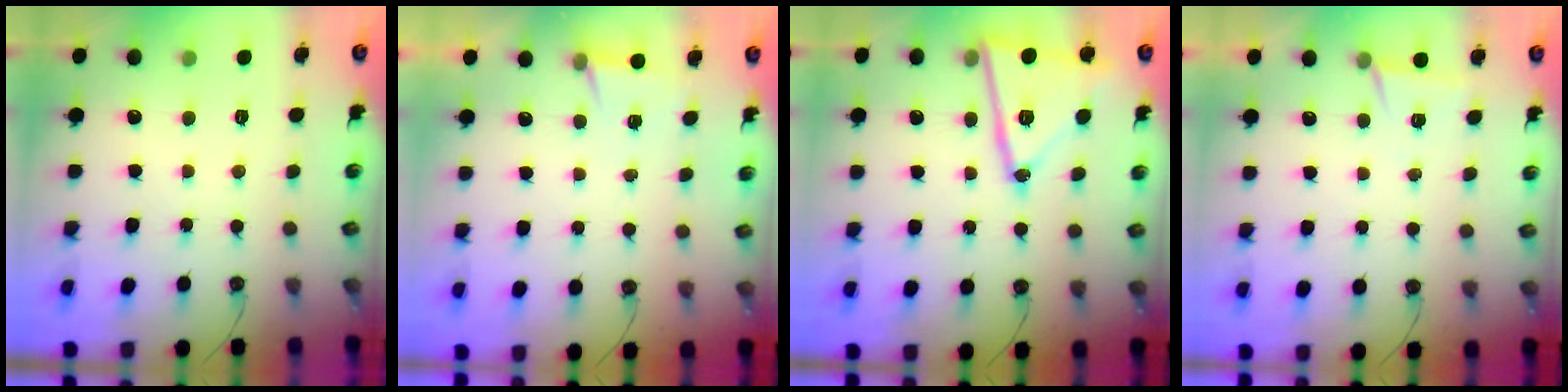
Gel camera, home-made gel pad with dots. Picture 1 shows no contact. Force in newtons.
{"total": 4.9, "press": 2.2, "slide": 4.4}
{"total": 18.1, "press": 18.1, "slide": 1.0}
{"total": 5.5, "press": 3.2, "slide": 4.4}